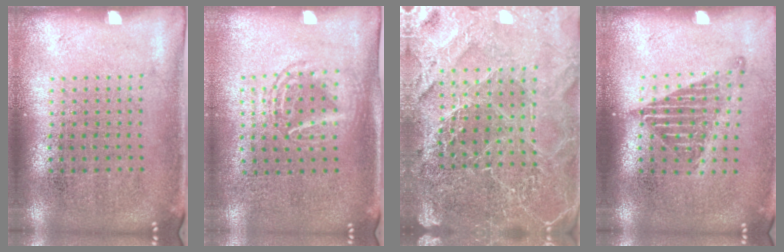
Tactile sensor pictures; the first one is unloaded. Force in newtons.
{"total": 1.4, "press": 1.3, "slide": 0.6}
{"total": 4.9, "press": 4.4, "slide": 2.1}
{"total": 1.3, "press": 1.1, "slide": 0.7}